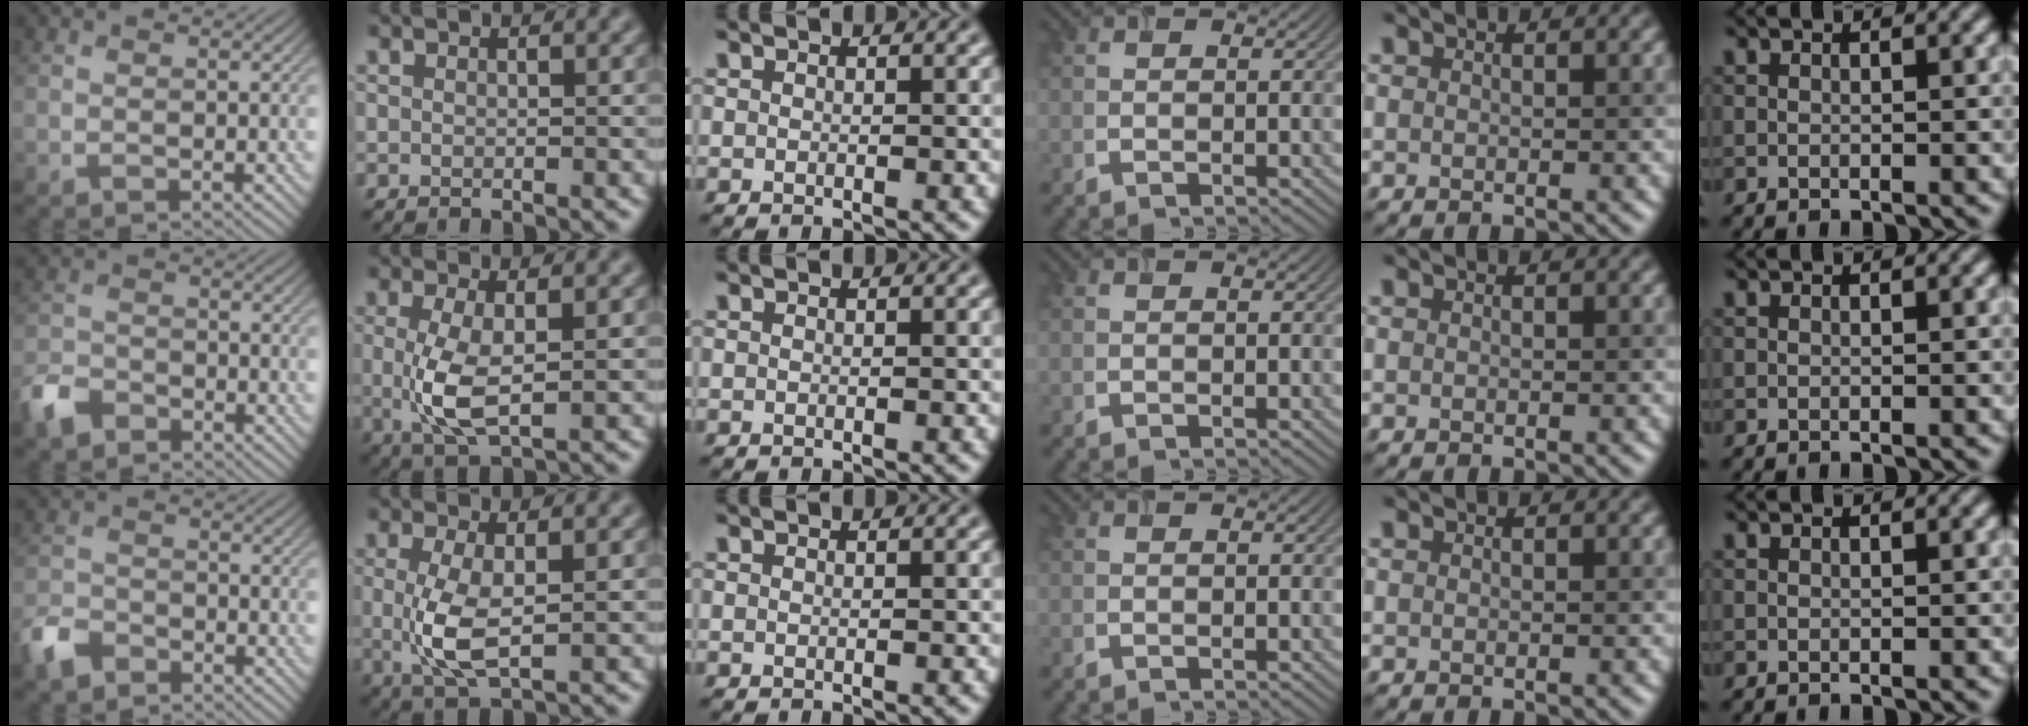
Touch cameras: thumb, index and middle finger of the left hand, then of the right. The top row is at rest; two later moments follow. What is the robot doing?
{"motion": "insert", "object": "airpods case & airpods"}